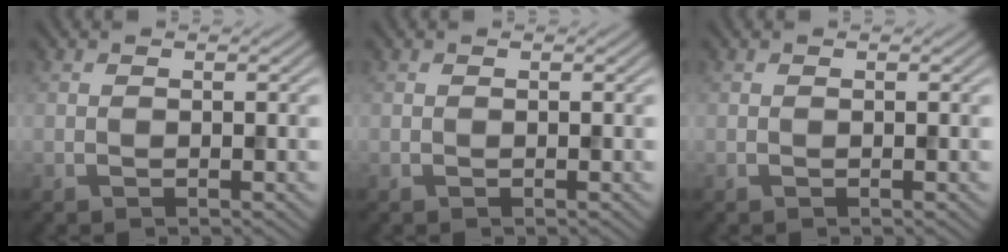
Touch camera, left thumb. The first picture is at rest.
{"total": 0.0}
{"total": 0.0}